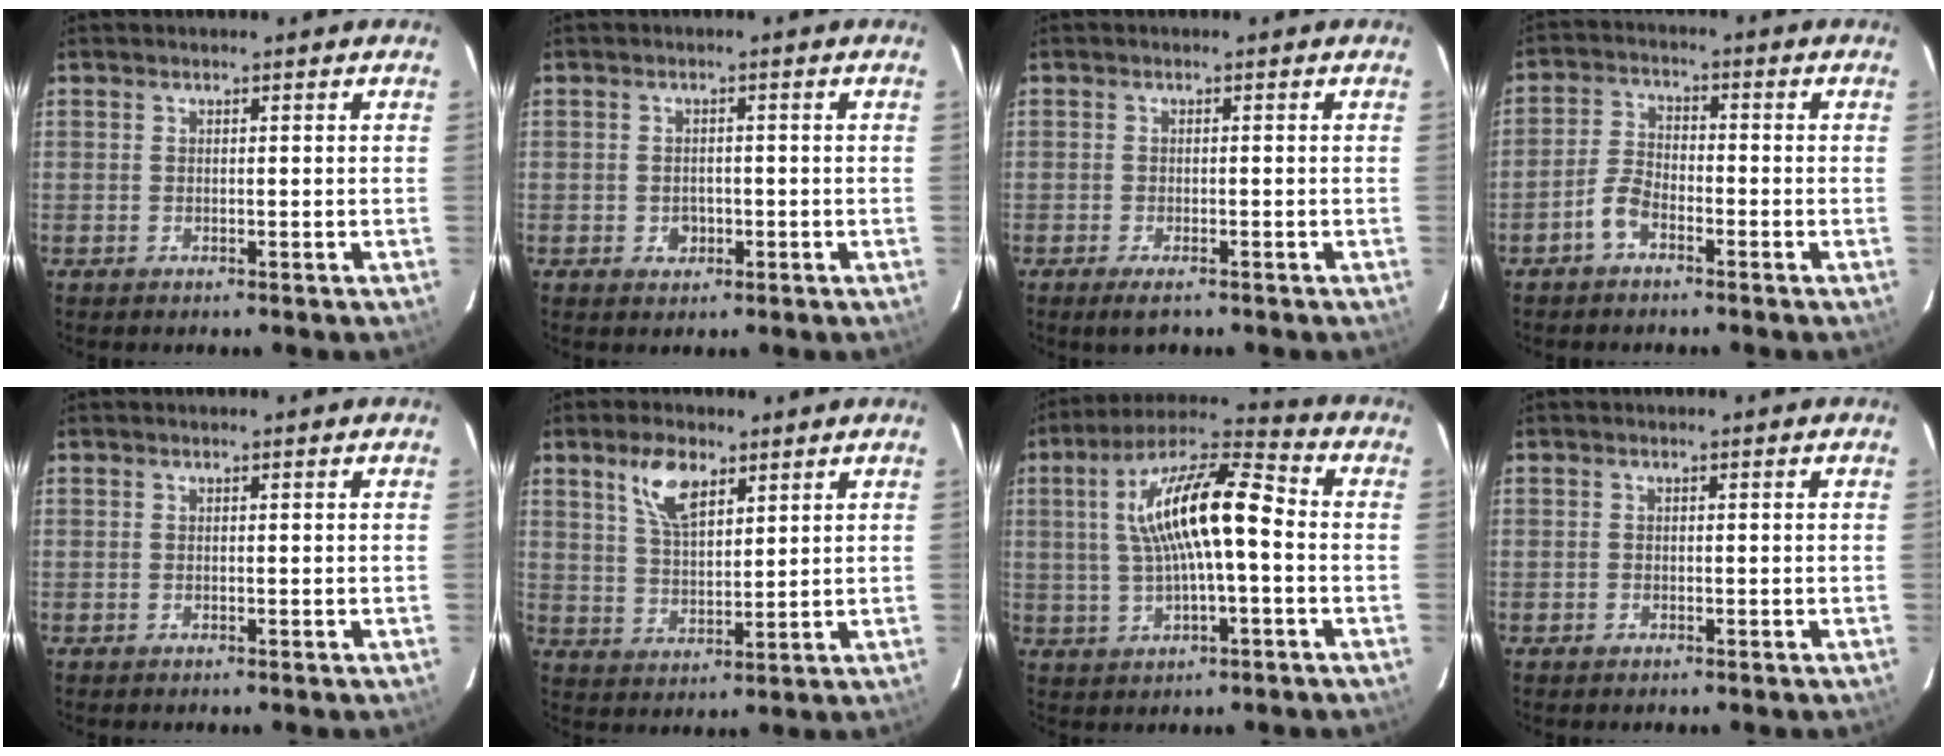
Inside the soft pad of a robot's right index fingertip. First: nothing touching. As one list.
[{"total": 2.4, "force": [-0.7, 2.1, 0.9], "torque": [-0.017, 0.002, -0.004]}, {"total": 2.9, "force": [-2.1, 0.8, 1.9], "torque": [-0.041, -0.007, -0.037]}, {"total": 4.3, "force": [-2.9, 2.0, 2.5], "torque": [-0.063, 0.013, -0.060]}, {"total": 0.0}, {"total": 8.1, "force": [4.6, 3.7, 5.5], "torque": [-0.104, 0.012, 0.091]}, {"total": 14.8, "force": [0.6, 3.7, 14.3], "torque": [-0.260, 0.026, 0.009]}, {"total": 0.7, "force": [-0.5, 0.5, 0.1], "torque": [-0.002, 0.001, -0.009]}]